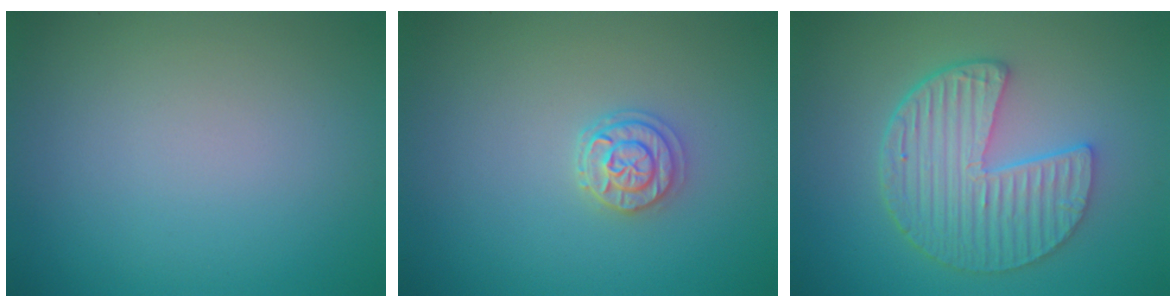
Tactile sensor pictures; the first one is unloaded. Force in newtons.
{"total": 2.2, "press": 2.0, "slide": 0.8}
{"total": 6.2, "press": 4.7, "slide": 4.1}